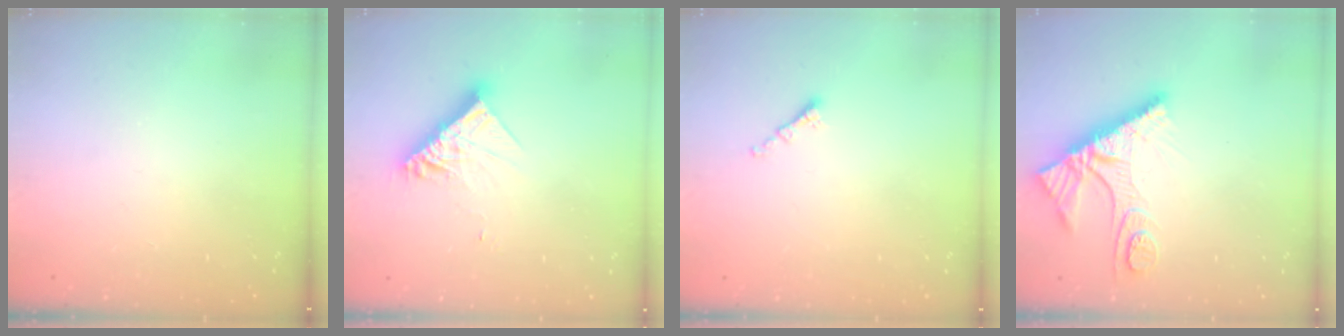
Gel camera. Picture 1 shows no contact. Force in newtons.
{"total": 12.1, "press": 12.0, "slide": 1.1}
{"total": 1.4, "press": 1.3, "slide": 0.5}
{"total": 11.8, "press": 11.7, "slide": 1.3}